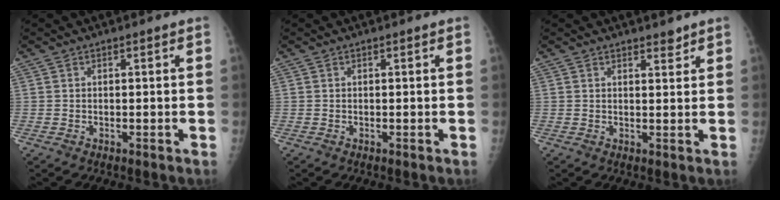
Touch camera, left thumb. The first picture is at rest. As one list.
[{"total": 0.0}, {"total": 2.0, "force": [1.7, 0.6, 0.8], "torque": [-0.002, -0.013, 0.024]}]